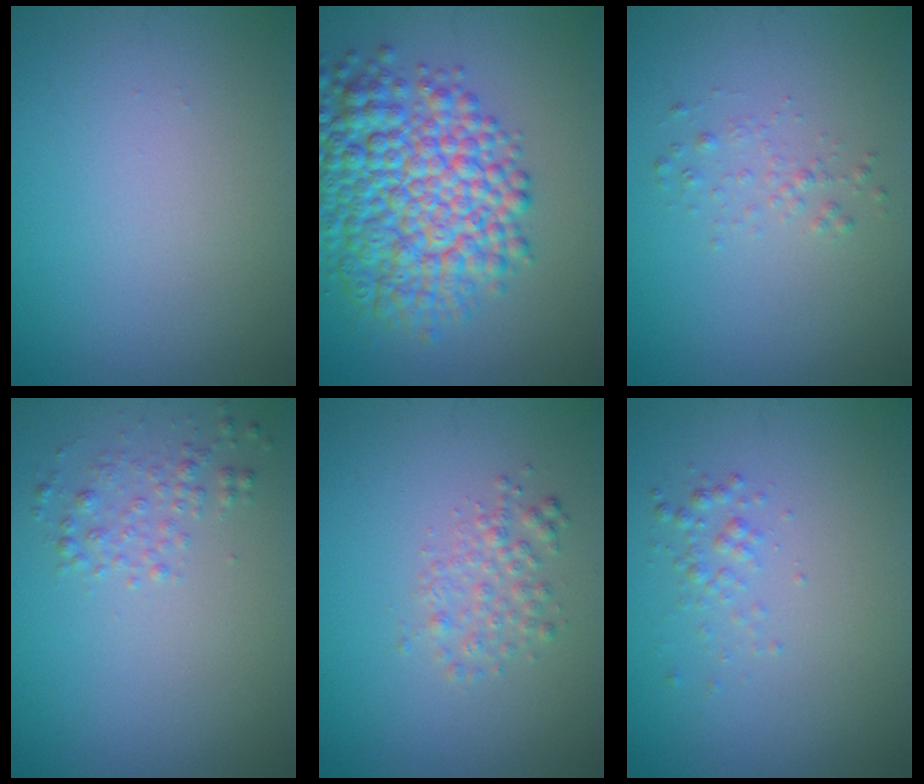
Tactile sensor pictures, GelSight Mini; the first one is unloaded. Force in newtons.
{"total": 9.8, "press": 9.8, "slide": 0.1}
{"total": 1.1, "press": 1.1, "slide": 0.1}
{"total": 1.7, "press": 1.7, "slide": 0.1}
{"total": 2.0, "press": 2.0, "slide": 0.1}
{"total": 1.2, "press": 1.2, "slide": 0.1}